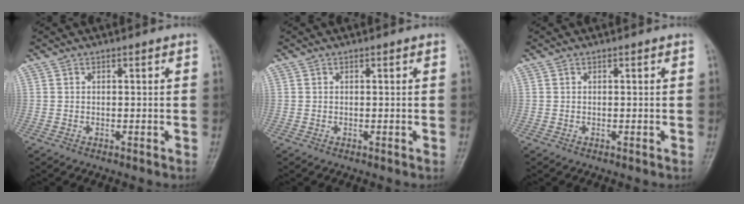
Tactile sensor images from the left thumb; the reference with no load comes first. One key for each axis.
{"total": 0.0}
{"total": 0.0}